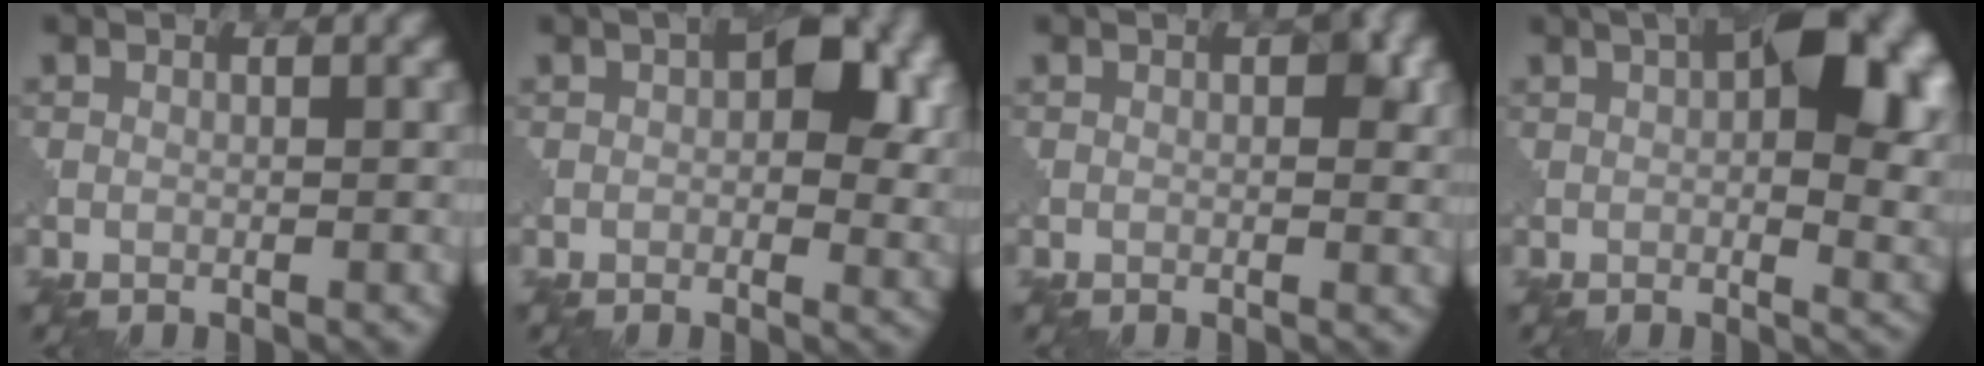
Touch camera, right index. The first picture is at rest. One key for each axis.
{"total": 7.0, "fx": 1.4, "fy": 3.9, "fz": 5.6, "tx": -0.065, "ty": -0.003, "tz": 0.020}
{"total": 2.4, "fx": 0.4, "fy": 1.3, "fz": 2.0, "tx": -0.020, "ty": -0.004, "tz": 0.005}
{"total": 10.7, "fx": 2.3, "fy": 5.1, "fz": 9.1, "tx": -0.101, "ty": 0.002, "tz": 0.035}